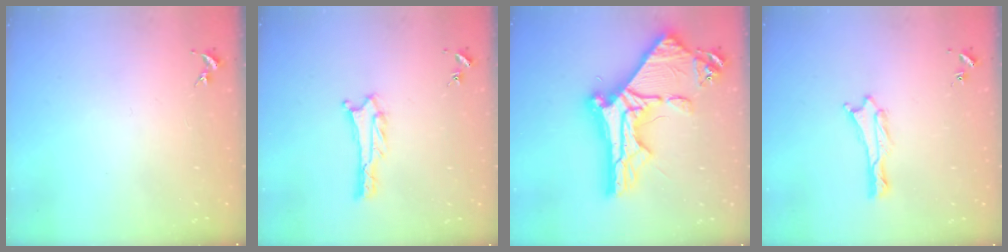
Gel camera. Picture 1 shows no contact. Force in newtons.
{"total": 1.9, "press": 1.9, "slide": 0.2}
{"total": 16.5, "press": 16.4, "slide": 1.9}
{"total": 0.8, "press": 0.8, "slide": 0.2}